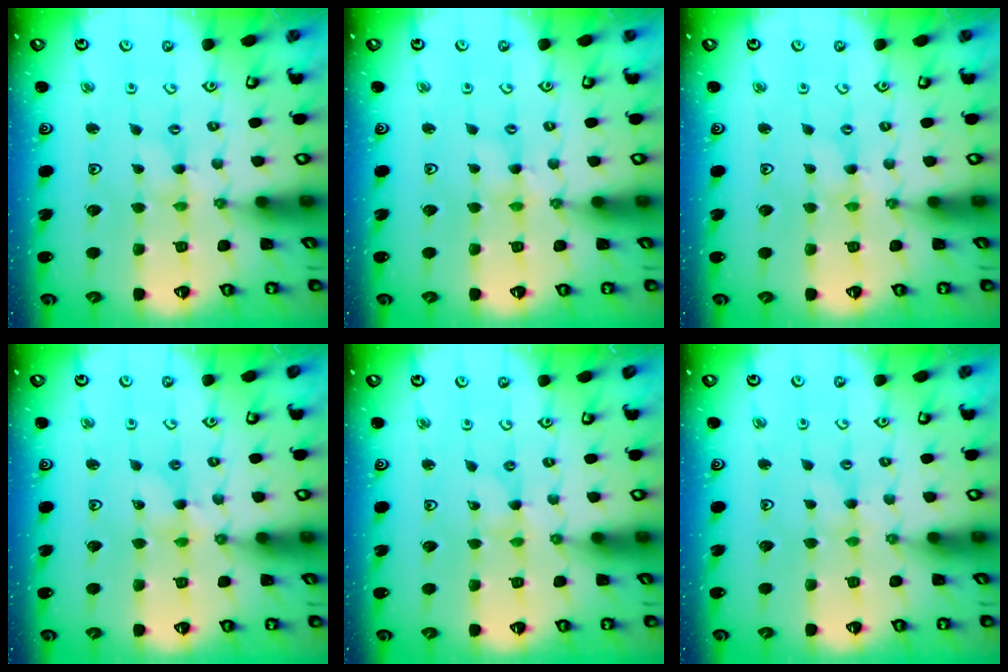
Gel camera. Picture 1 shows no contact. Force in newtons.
{"total": 1.5, "press": 1.5, "slide": 0.2}
{"total": 0.0}
{"total": 2.0, "press": 2.0, "slide": 0.3}
{"total": 0.0}
{"total": 1.9, "press": 1.9, "slide": 0.4}